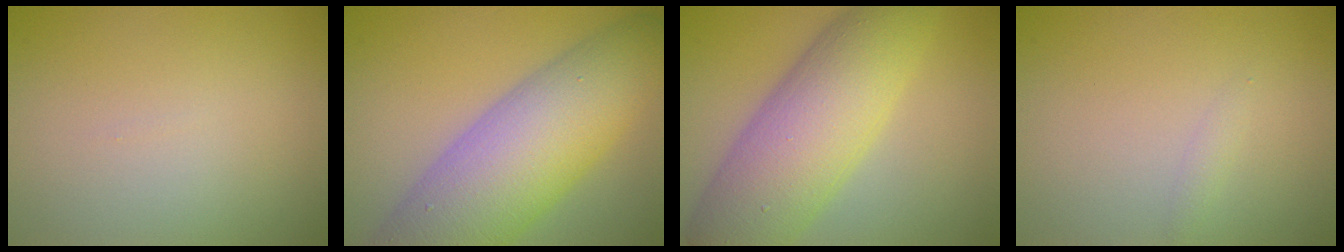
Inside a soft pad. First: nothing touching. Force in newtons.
{"total": 11.5, "press": 11.5, "slide": 0.4}
{"total": 9.8, "press": 9.8, "slide": 0.3}
{"total": 0.7, "press": 0.7, "slide": 0.0}